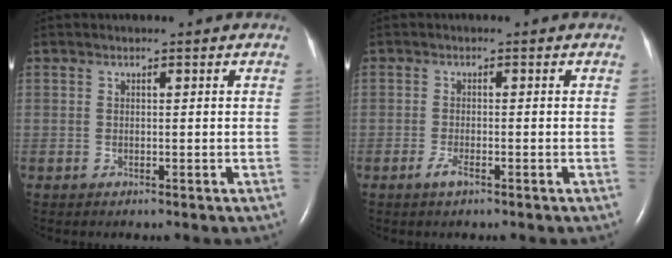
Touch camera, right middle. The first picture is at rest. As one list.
[{"total": 1.6, "force": [-1.0, 0.2, 1.1], "torque": [-0.032, -0.002, -0.019]}]